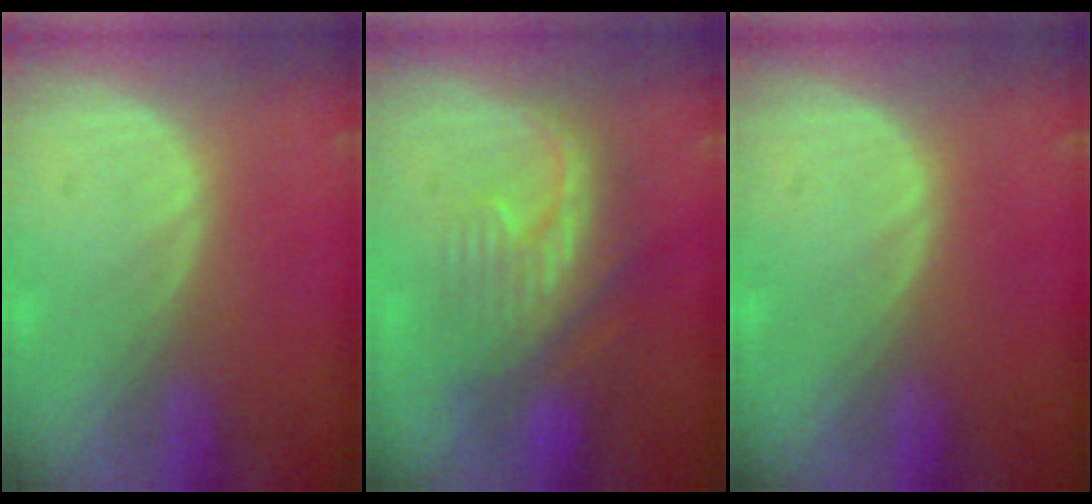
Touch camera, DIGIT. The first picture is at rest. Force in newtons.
{"total": 8.1, "press": 8.0, "slide": 1.0}
{"total": 0.0}